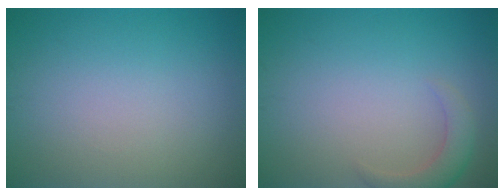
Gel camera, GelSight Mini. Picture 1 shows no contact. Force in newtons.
{"total": 2.5, "press": 2.5, "slide": 0.3}